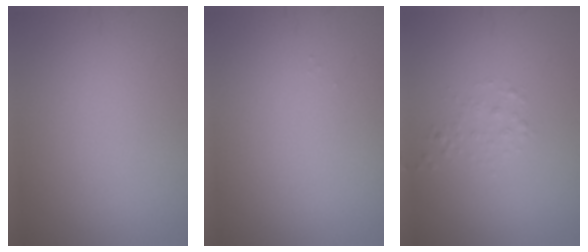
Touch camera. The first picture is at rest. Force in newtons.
{"total": 0.0}
{"total": 1.0, "press": 1.0, "slide": 0.0}